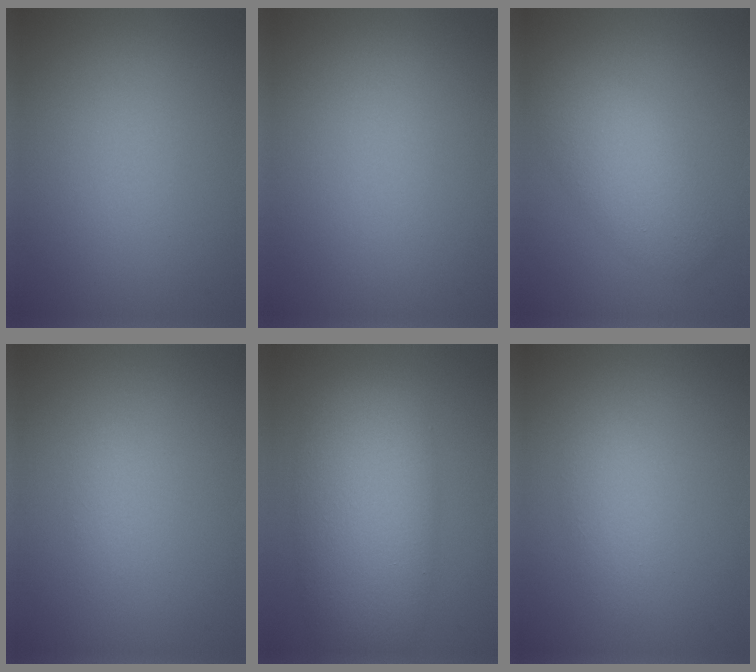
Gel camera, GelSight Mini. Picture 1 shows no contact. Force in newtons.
{"total": 0.0}
{"total": 3.9, "press": 3.9, "slide": 0.2}
{"total": 0.8, "press": 0.8, "slide": 0.0}
{"total": 9.5, "press": 9.4, "slide": 0.4}
{"total": 1.8, "press": 1.8, "slide": 0.0}